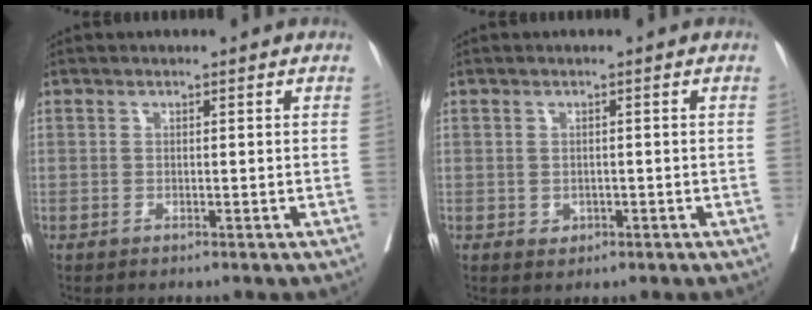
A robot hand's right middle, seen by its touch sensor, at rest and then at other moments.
{"total": 1.3, "force": [-0.3, 1.1, 0.6], "torque": [-0.007, 0.003, 0.000]}